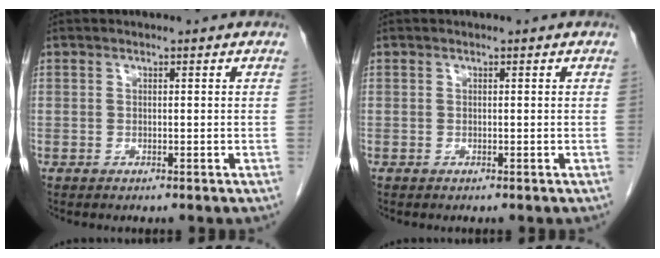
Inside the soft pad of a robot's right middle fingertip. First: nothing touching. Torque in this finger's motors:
{"motor_torque": [0.81, -0.62, 0.03, 0.01]}